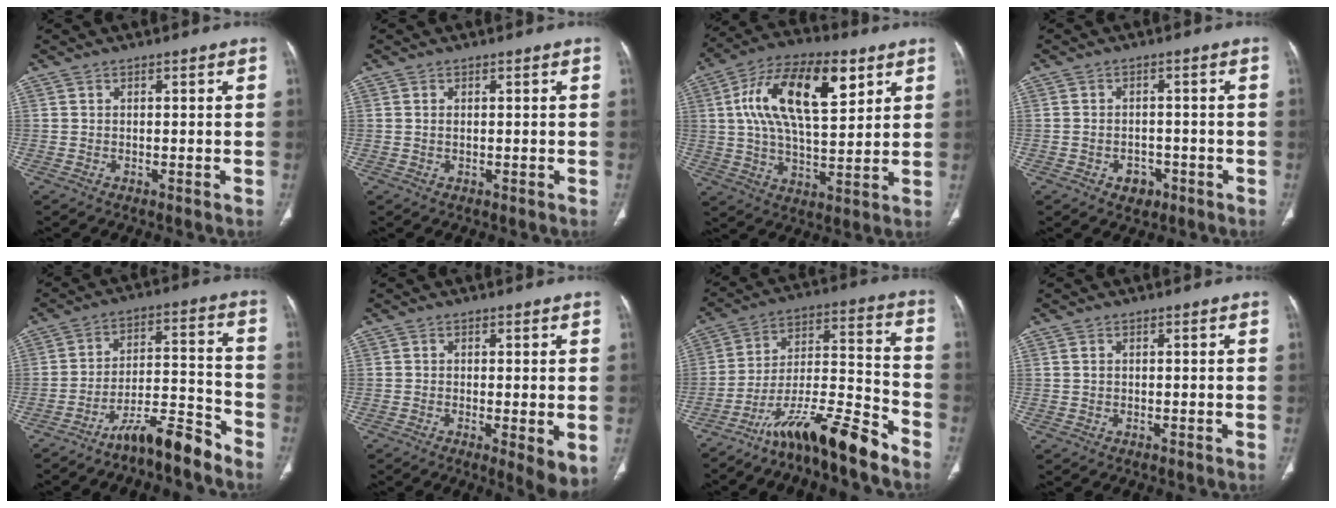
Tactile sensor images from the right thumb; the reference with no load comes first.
{"total": 0.5, "force": [0.1, 0.3, 0.4], "torque": [-0.014, 0.003, 0.004]}
{"total": 19.9, "force": [6.8, 9.1, 16.3], "torque": [-0.272, -0.003, 0.113]}
{"total": 3.6, "force": [-1.7, 2.8, 1.5], "torque": [-0.008, 0.014, -0.018]}
{"total": 10.1, "force": [-8.5, 1.8, 5.2], "torque": [-0.078, 0.089, -0.147]}
{"total": 5.7, "force": [-1.0, 1.5, 5.4], "torque": [-0.083, -0.019, -0.015]}
{"total": 16.3, "force": [-12.4, 2.4, 10.3], "torque": [-0.173, 0.091, -0.214]}
{"total": 0.8, "force": [0.2, 0.6, 0.5], "torque": [-0.009, 0.001, 0.005]}